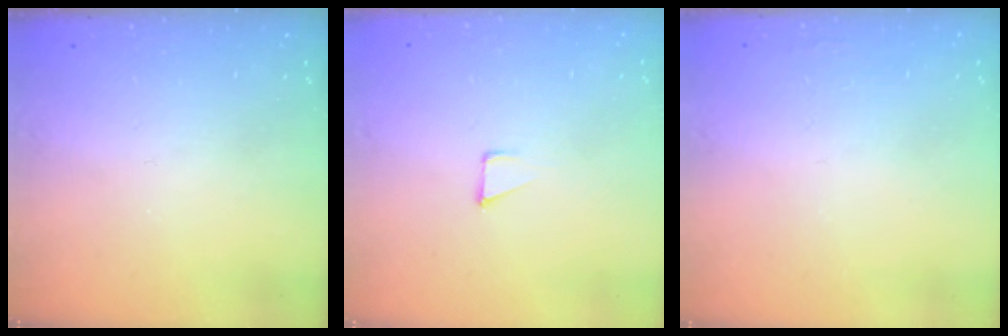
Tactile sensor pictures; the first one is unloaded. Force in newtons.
{"total": 3.4, "press": 3.4, "slide": 0.3}
{"total": 1.8, "press": 1.7, "slide": 0.4}